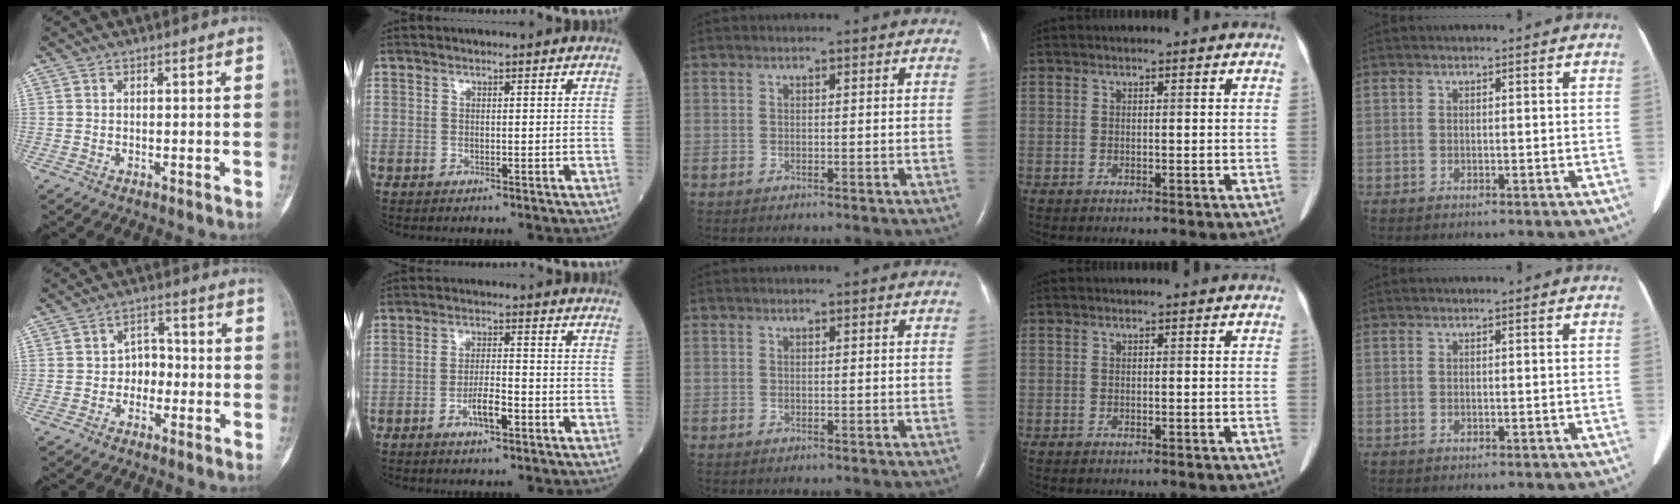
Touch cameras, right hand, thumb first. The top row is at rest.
{"thumb": {"total": 4.6, "force": [-1.1, 3.7, 2.4], "torque": [-0.008, 0.022, -0.029]}, "index": {"total": 4.4, "force": [-2.1, 0.9, 3.8], "torque": [-0.070, 0.002, -0.039]}}